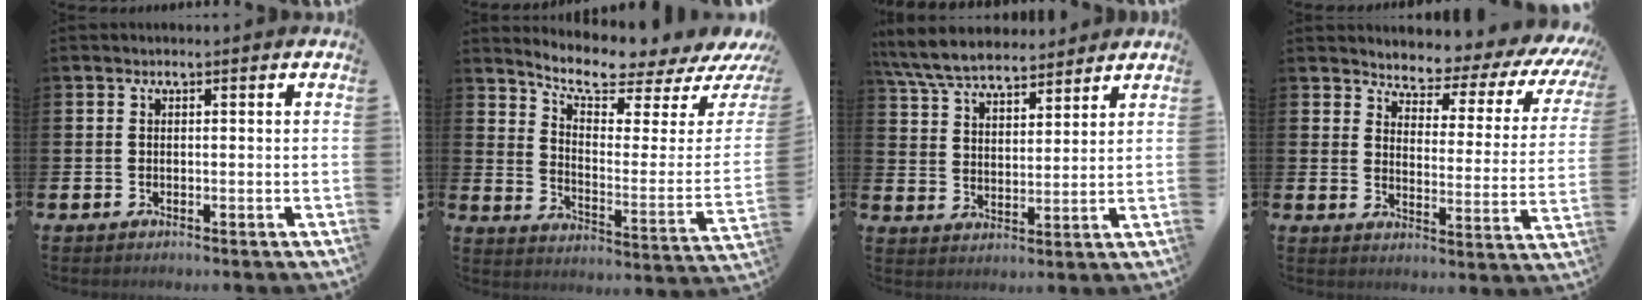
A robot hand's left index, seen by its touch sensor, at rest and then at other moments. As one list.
[{"total": 6.9, "force": [6.5, 0.9, 2.3], "torque": [-0.055, -0.070, 0.102]}, {"total": 7.4, "force": [7.0, 1.8, 1.9], "torque": [-0.064, -0.028, 0.128]}, {"total": 3.4, "force": [3.0, 1.3, 0.5], "torque": [-0.023, -0.039, 0.039]}]